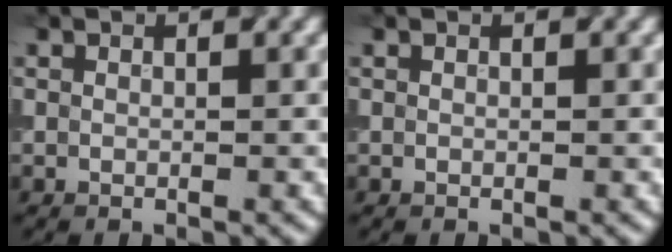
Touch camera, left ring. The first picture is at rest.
{"total": 0.0}